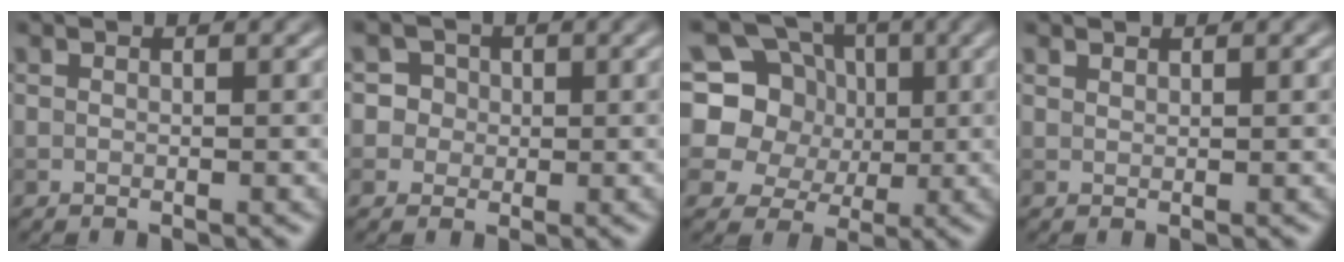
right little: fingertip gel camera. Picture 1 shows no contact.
{"total": 3.9, "force": [1.4, 3.4, 1.2], "torque": [-0.002, 0.016, 0.013]}
{"total": 11.3, "force": [2.7, 10.0, 4.5], "torque": [-0.111, 0.036, 0.029]}
{"total": 0.8, "force": [0.7, 0.2, 0.1], "torque": [-0.002, -0.001, 0.015]}